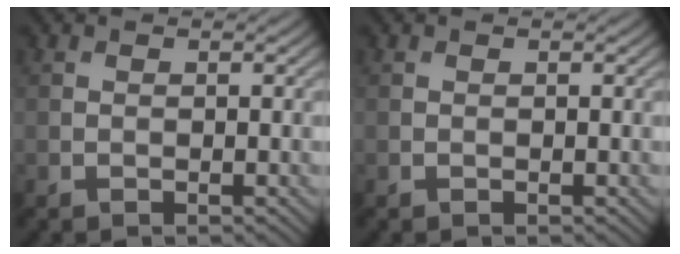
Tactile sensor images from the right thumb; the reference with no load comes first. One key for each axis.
{"total": 0.0}